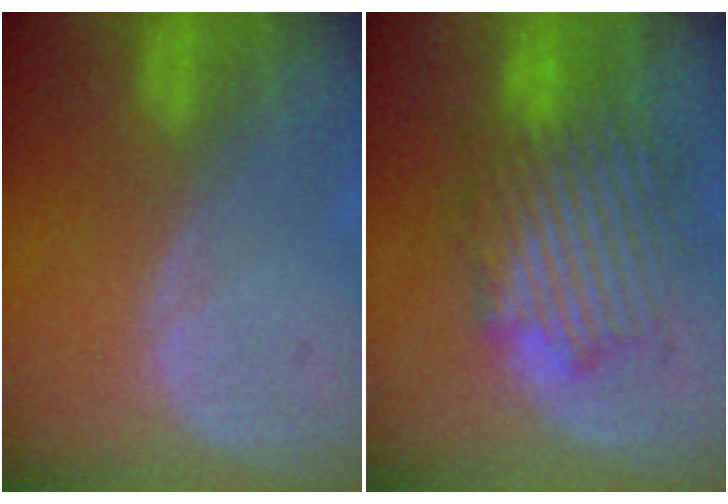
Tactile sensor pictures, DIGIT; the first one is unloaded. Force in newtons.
{"total": 8.6, "press": 8.5, "slide": 1.6}